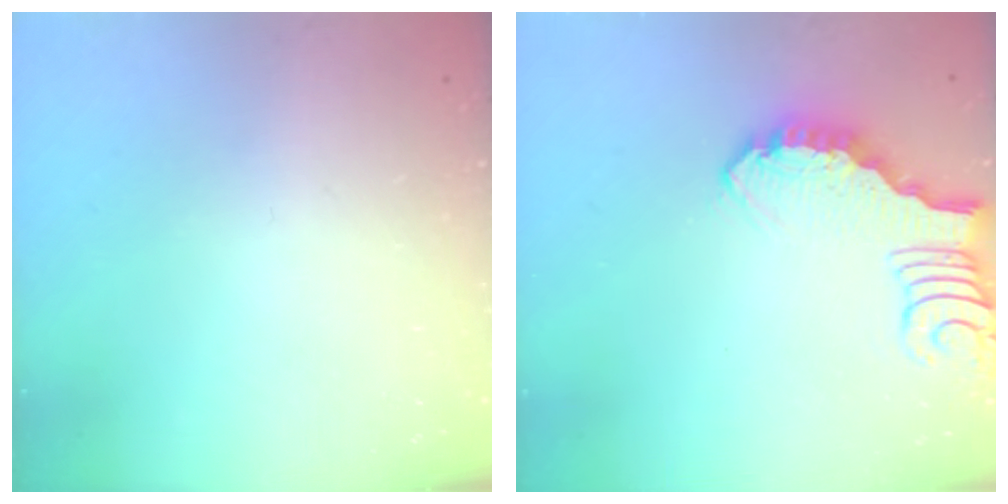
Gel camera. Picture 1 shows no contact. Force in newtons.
{"total": 2.4, "press": 2.4, "slide": 0.3}